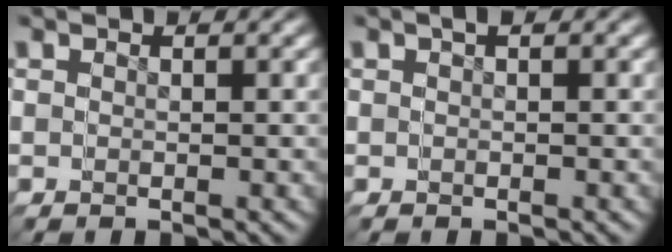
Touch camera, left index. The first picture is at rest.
{"total": 0.6, "force": [-0.1, -0.5, 0.2], "torque": [-0.005, 0.006, -0.003]}